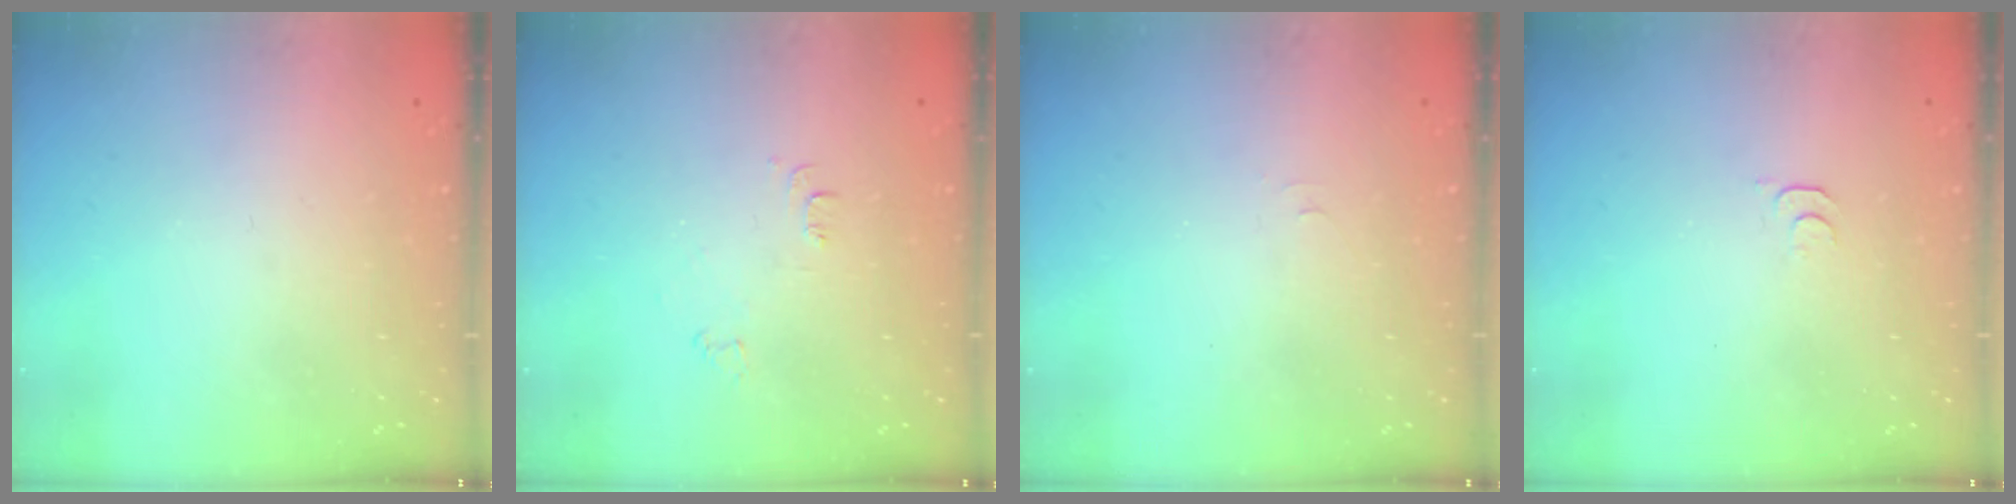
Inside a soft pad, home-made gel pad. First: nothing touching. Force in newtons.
{"total": 3.4, "press": 3.4, "slide": 0.4}
{"total": 3.6, "press": 3.6, "slide": 0.3}
{"total": 4.9, "press": 4.9, "slide": 0.5}